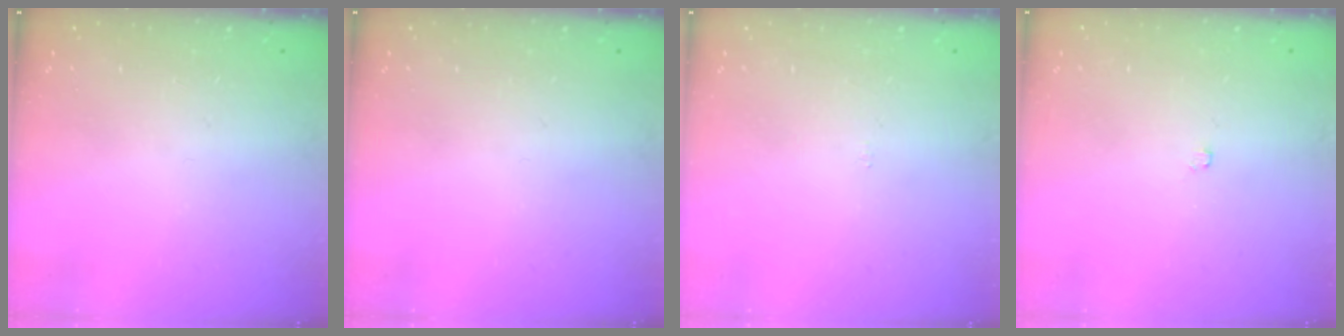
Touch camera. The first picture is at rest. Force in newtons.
{"total": 0.0}
{"total": 0.0}
{"total": 2.0, "press": 2.0, "slide": 0.3}